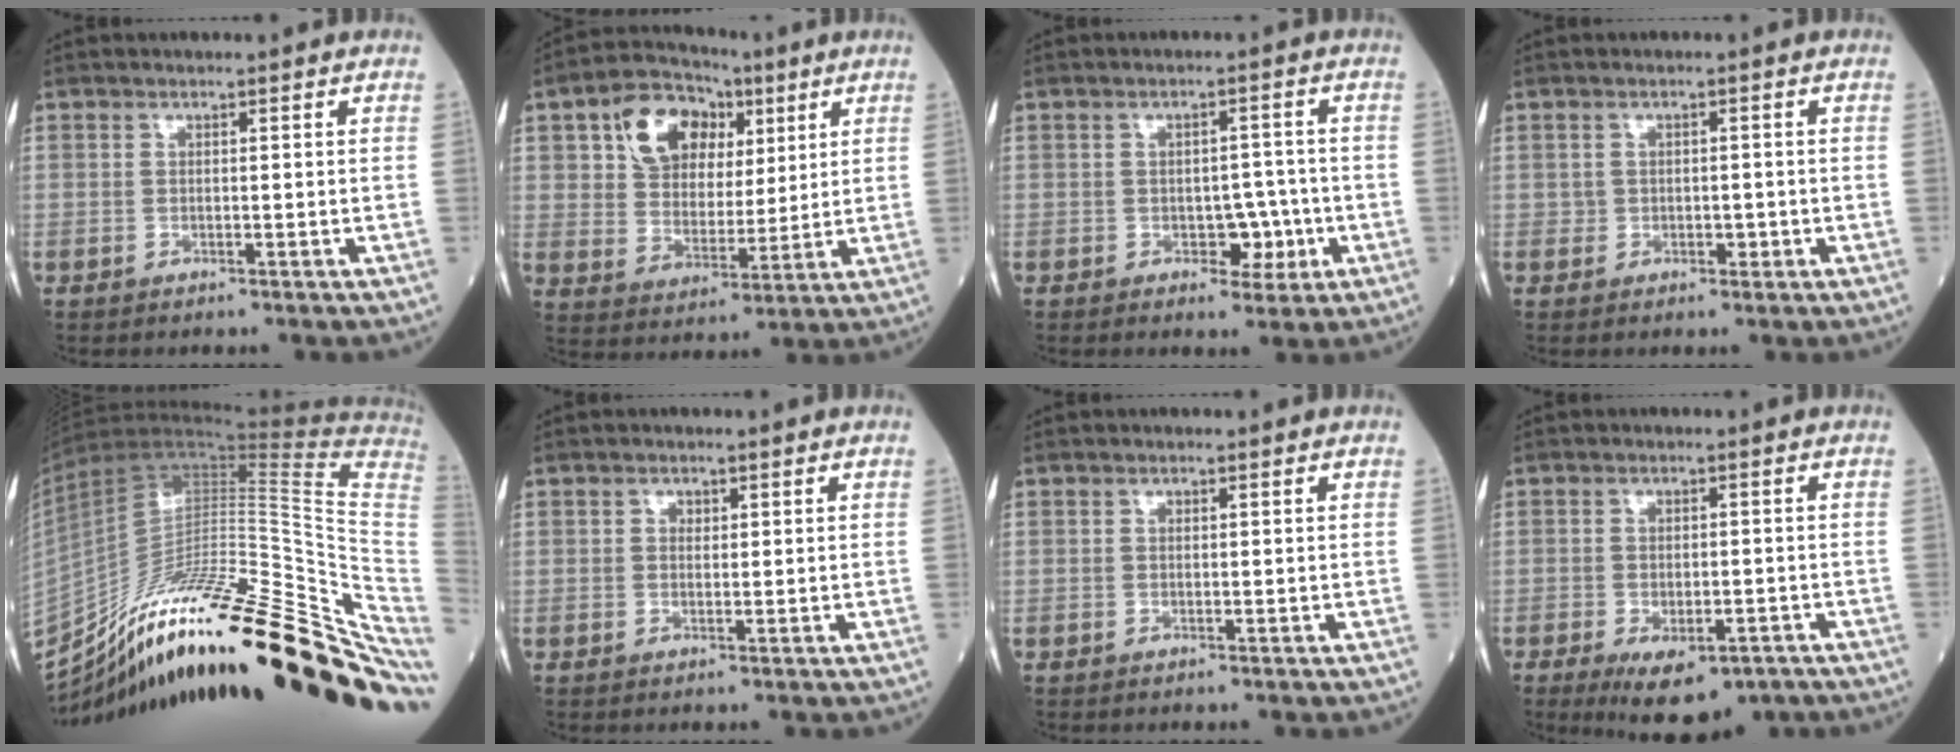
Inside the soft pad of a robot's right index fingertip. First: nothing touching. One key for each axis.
{"total": 12.0, "fx": 5.3, "fy": 8.1, "fz": 7.0, "tx": -0.134, "ty": 0.035, "tz": 0.096}
{"total": 4.1, "fx": -1.3, "fy": 2.5, "fz": 3.0, "tx": -0.033, "ty": 0.005, "tz": -0.012}
{"total": 1.4, "fx": -0.2, "fy": 1.2, "fz": 0.8, "tx": -0.011, "ty": 0.002, "tz": 0.002}
{"total": 34.1, "fx": -21.2, "fy": 5.2, "fz": 26.2, "tx": -0.327, "ty": -0.009, "tz": -0.330}
{"total": 1.0, "fx": 0.5, "fy": 0.7, "fz": 0.4, "tx": -0.006, "ty": -0.001, "tz": 0.008}
{"total": 0.0}
{"total": 9.0, "fx": -5.7, "fy": 3.7, "fz": 5.9, "tx": -0.084, "ty": -0.009, "tz": -0.077}